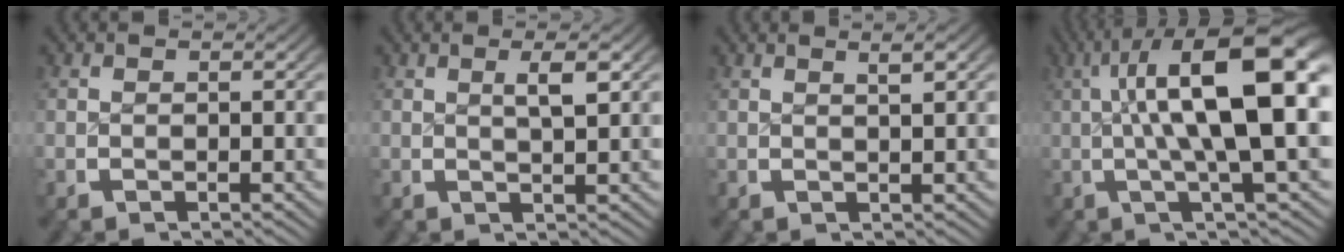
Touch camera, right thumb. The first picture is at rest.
{"total": 2.2, "force": [0.8, 0.3, 2.0], "torque": [-0.029, 0.002, 0.015]}
{"total": 1.8, "force": [1.1, 0.0, 1.4], "torque": [-0.019, 0.003, 0.021]}
{"total": 14.0, "force": [2.3, 4.8, 12.9], "torque": [-0.193, 0.007, 0.033]}